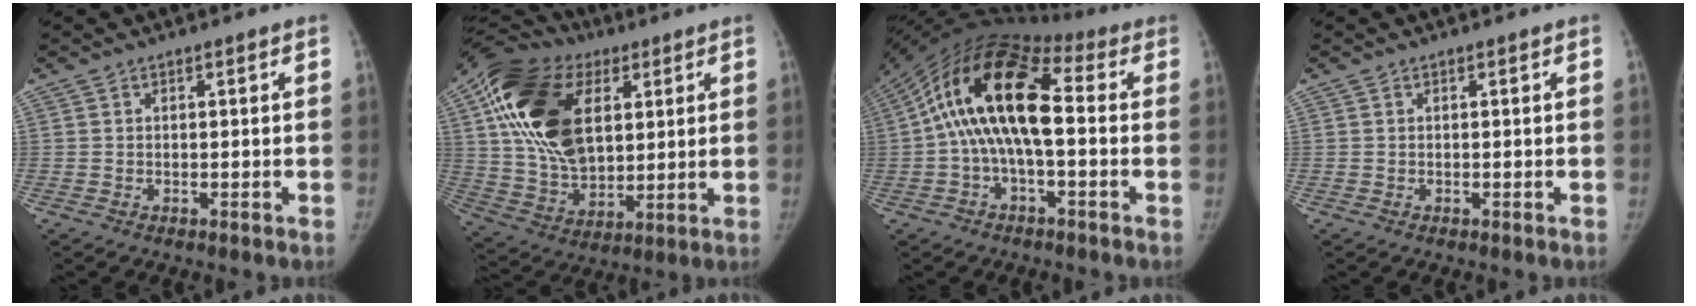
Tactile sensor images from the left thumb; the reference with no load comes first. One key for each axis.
{"total": 25.3, "fx": 7.4, "fy": 16.1, "fz": 18.1, "tx": -0.337, "ty": -0.009, "tz": 0.129}
{"total": 18.4, "fx": 0.5, "fy": 8.6, "fz": 16.3, "tx": -0.300, "ty": 0.049, "tz": -0.004}
{"total": 0.0}